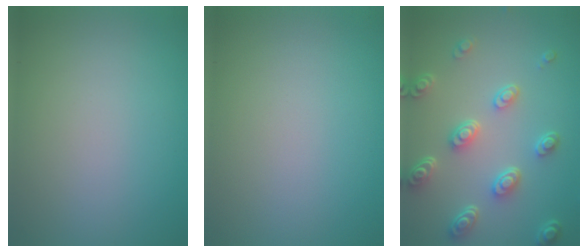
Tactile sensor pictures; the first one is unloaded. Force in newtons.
{"total": 0.0}
{"total": 5.1, "press": 3.8, "slide": 3.3}